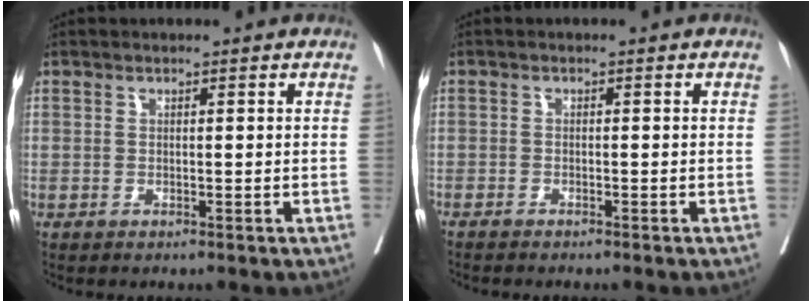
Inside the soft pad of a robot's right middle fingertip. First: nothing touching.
{"total": 1.6, "force": [-1.5, -0.1, 0.7], "torque": [-0.015, -0.002, -0.023]}